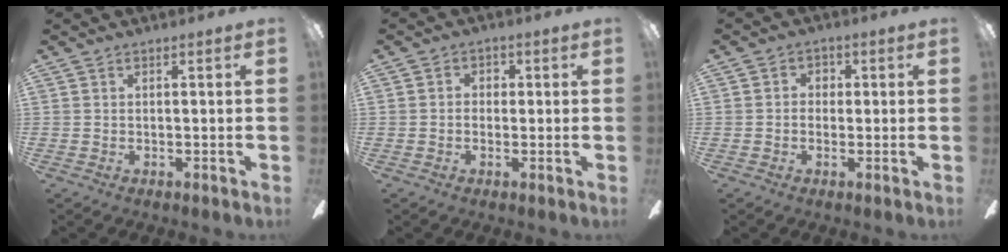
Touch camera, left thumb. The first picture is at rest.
{"total": 2.7, "force": [-0.7, 2.4, 1.0], "torque": [-0.013, 0.011, -0.017]}
{"total": 2.9, "force": [-0.5, 2.6, 1.0], "torque": [-0.020, 0.017, -0.012]}